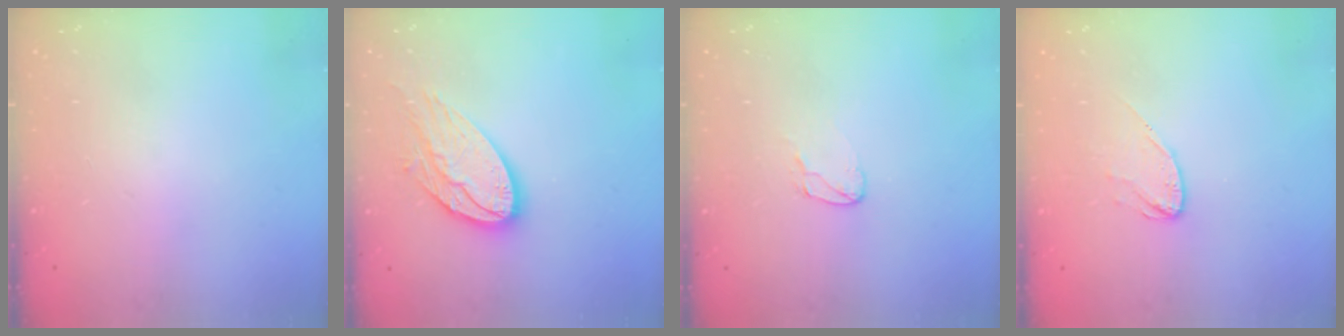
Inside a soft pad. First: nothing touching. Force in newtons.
{"total": 14.8, "press": 14.8, "slide": 1.0}
{"total": 3.7, "press": 3.6, "slide": 0.3}
{"total": 6.4, "press": 6.4, "slide": 0.5}